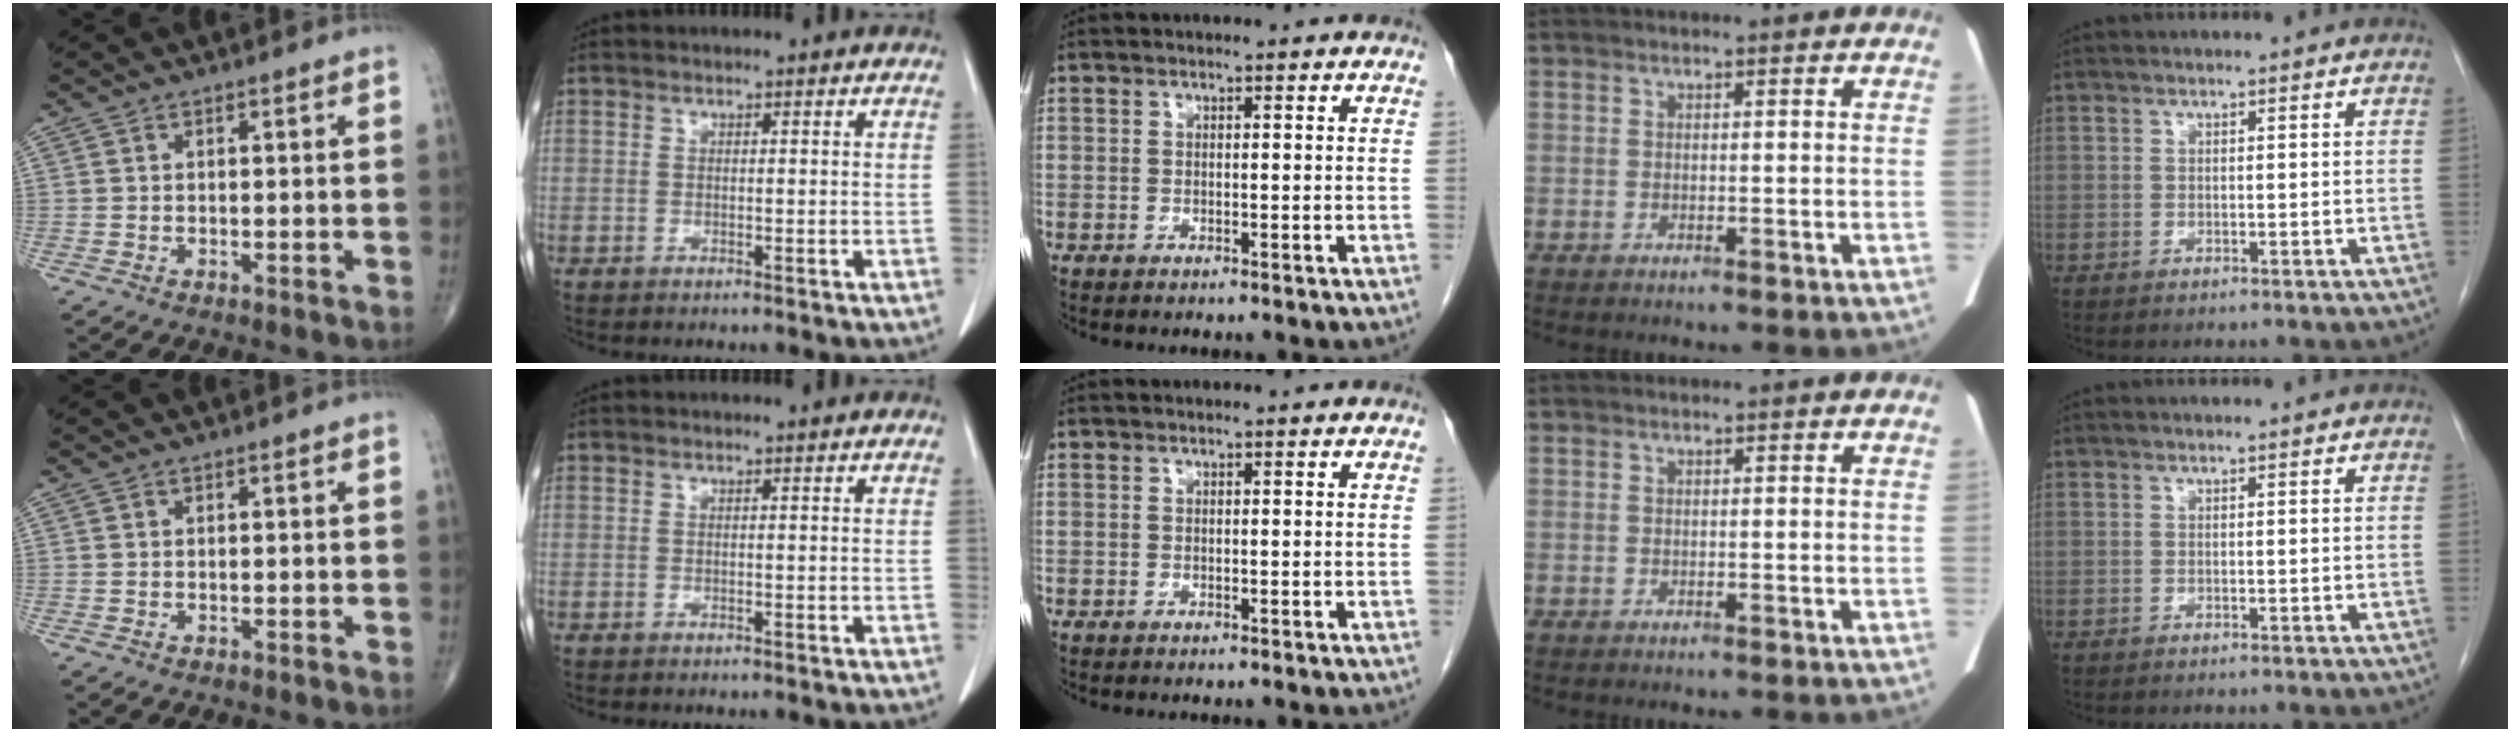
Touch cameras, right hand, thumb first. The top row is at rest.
{}